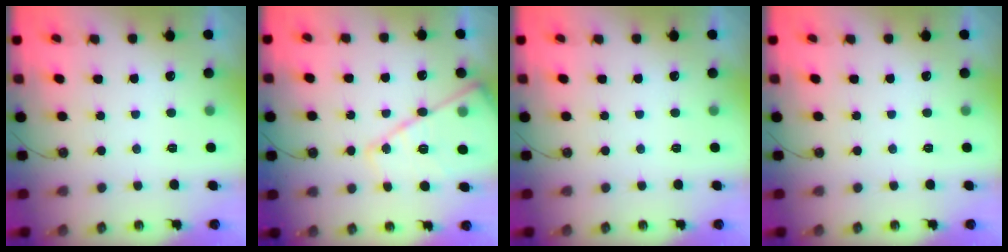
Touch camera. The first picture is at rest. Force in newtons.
{"total": 16.1, "press": 16.1, "slide": 0.8}
{"total": 0.0}
{"total": 0.0}